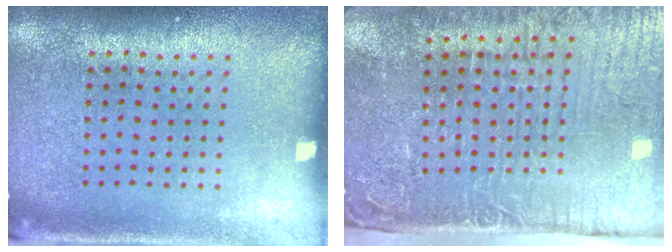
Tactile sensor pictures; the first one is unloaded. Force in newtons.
{"total": 5.6, "press": 4.7, "slide": 3.0}